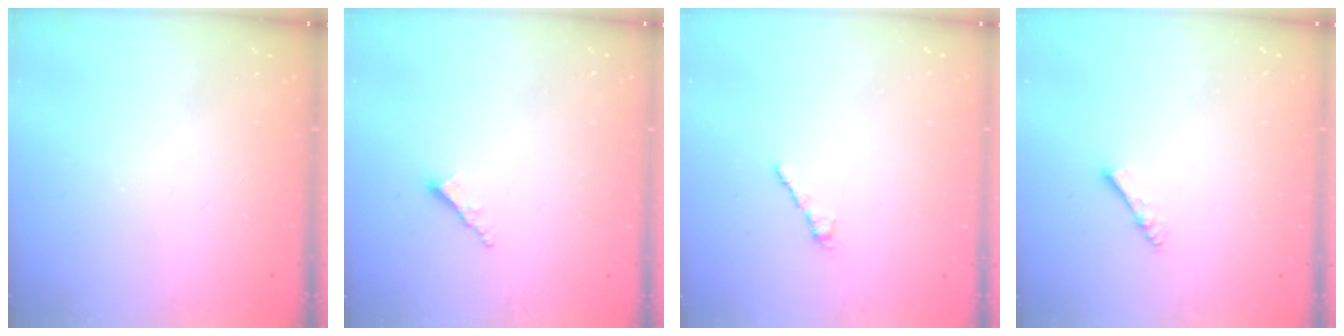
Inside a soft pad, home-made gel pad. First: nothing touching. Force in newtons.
{"total": 2.0, "press": 2.0, "slide": 0.5}
{"total": 2.2, "press": 2.2, "slide": 0.4}
{"total": 3.5, "press": 3.5, "slide": 0.6}